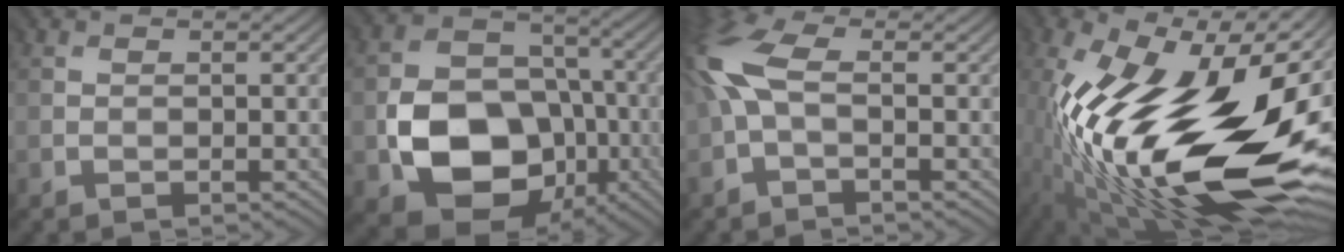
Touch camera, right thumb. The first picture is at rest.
{"total": 12.9, "force": [-4.3, 9.9, 7.2], "torque": [-0.128, -0.018, -0.084]}
{"total": 7.4, "force": [0.0, 3.4, 6.6], "torque": [-0.192, 0.016, -0.008]}
{"total": 22.4, "force": [-3.3, 9.8, 19.8], "torque": [-0.376, 0.001, -0.077]}